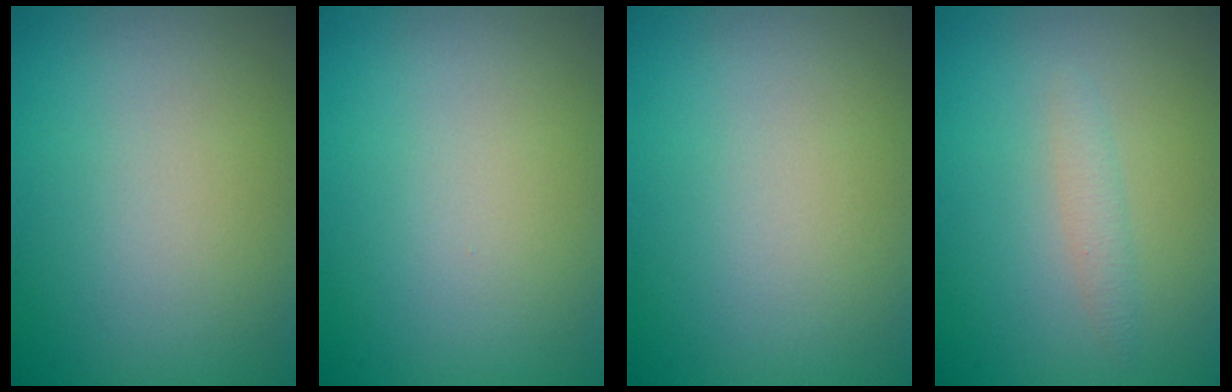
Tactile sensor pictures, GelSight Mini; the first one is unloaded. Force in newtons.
{"total": 0.0}
{"total": 0.0}
{"total": 1.2, "press": 1.2, "slide": 0.0}